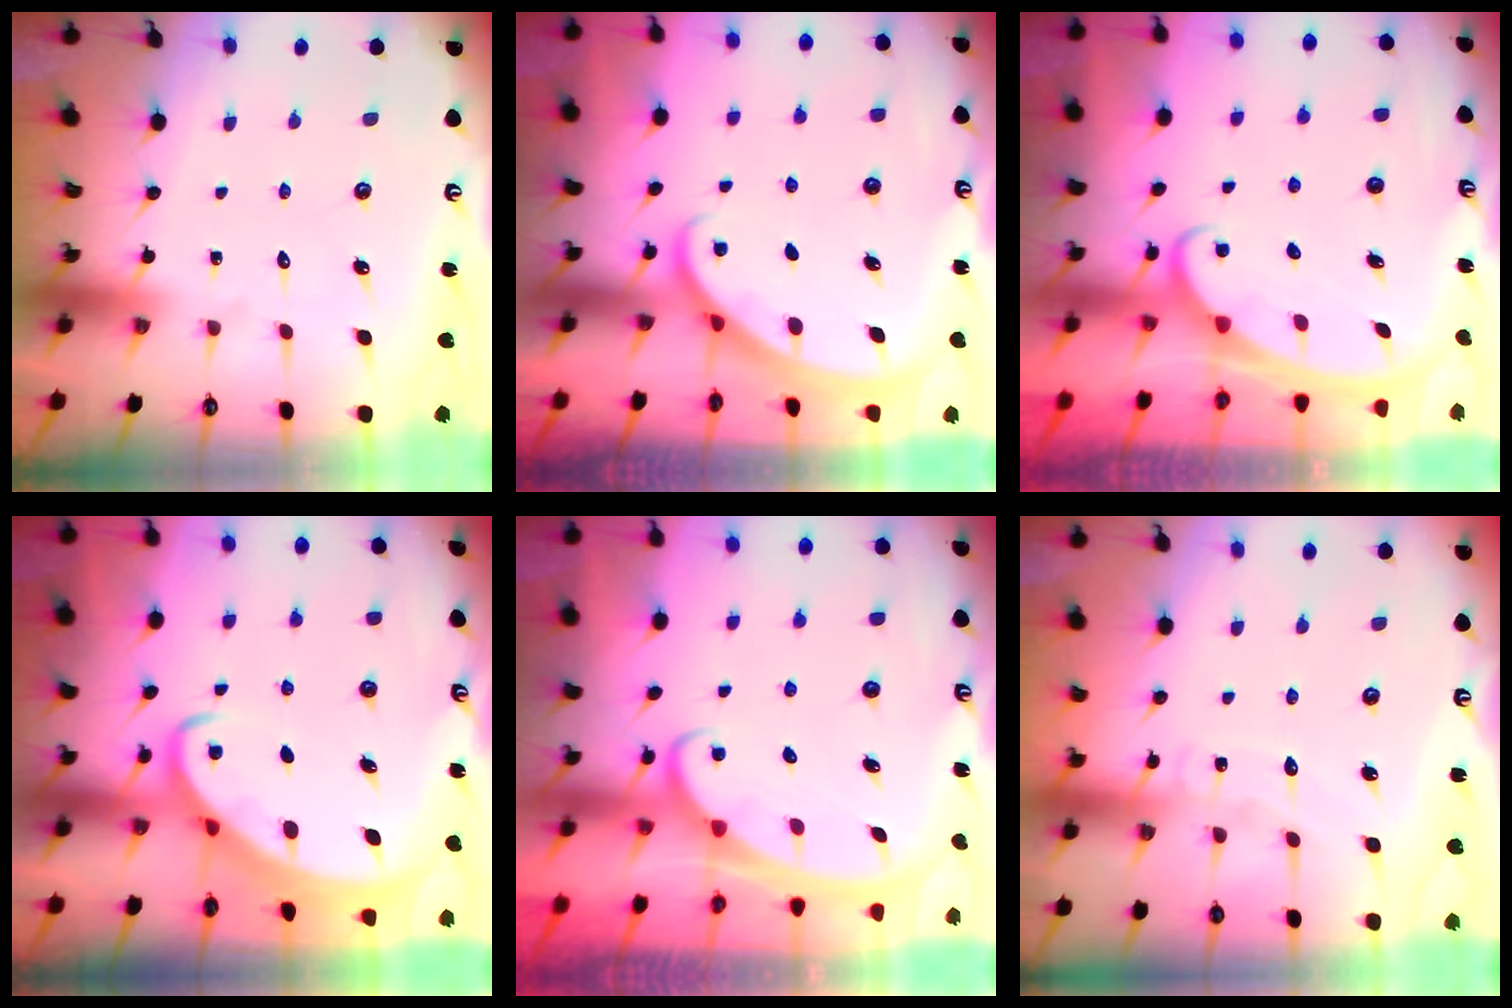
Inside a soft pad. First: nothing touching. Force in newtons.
{"total": 1.4, "press": 1.4, "slide": 0.1}
{"total": 2.3, "press": 2.3, "slide": 0.3}
{"total": 3.3, "press": 3.2, "slide": 0.3}
{"total": 2.4, "press": 2.4, "slide": 0.3}
{"total": 5.0, "press": 5.0, "slide": 0.6}